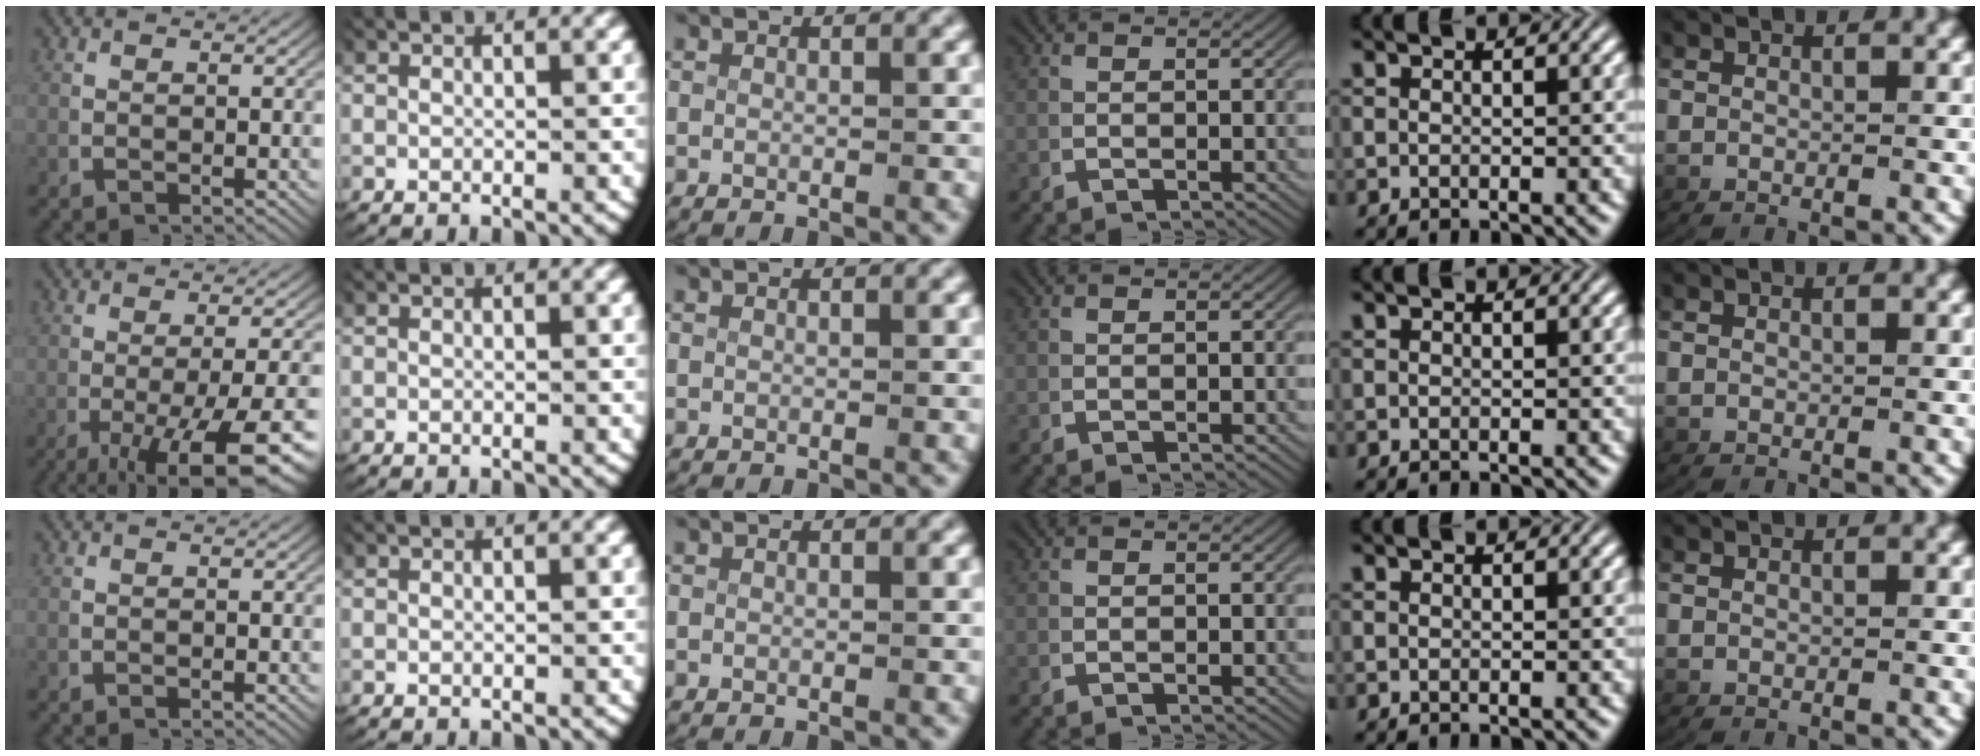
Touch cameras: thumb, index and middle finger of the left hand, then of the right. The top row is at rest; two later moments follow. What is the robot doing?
{"motion": "lift_and_place", "object": "plastic wrap"}